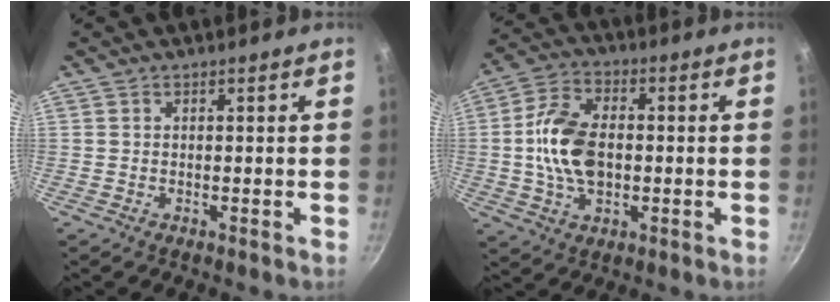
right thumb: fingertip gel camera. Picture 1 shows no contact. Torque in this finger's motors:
{"motor_torque": [-0.54, 0.94, 1.15, 0.16, 0.04]}